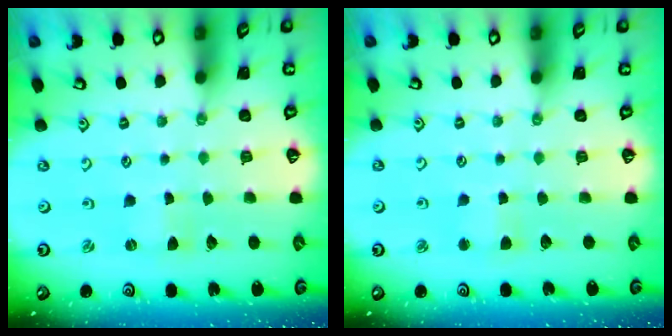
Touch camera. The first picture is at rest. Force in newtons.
{"total": 3.1, "press": 3.1, "slide": 0.3}